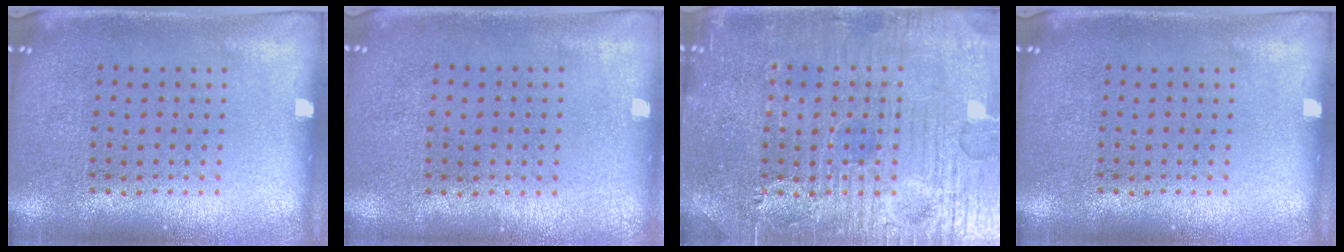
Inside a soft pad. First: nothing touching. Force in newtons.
{"total": 0.0}
{"total": 4.6, "press": 4.6, "slide": 0.4}
{"total": 0.0}